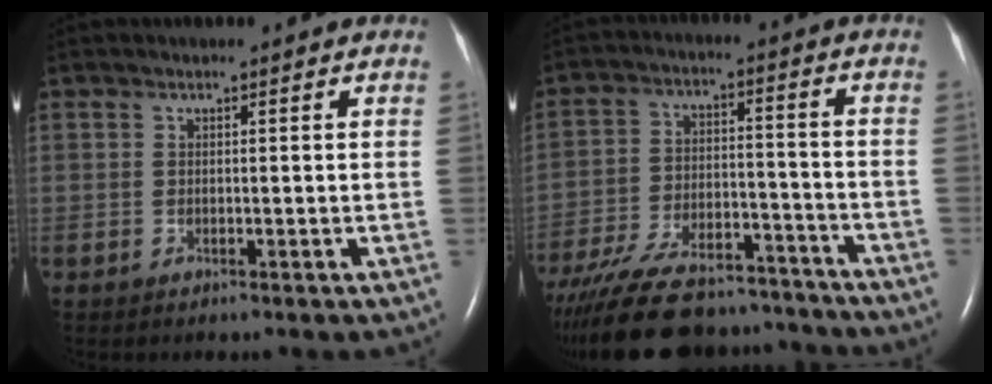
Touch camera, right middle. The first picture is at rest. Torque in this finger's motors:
{"motor_torque": [0.36, -0.35, 1.05, 0.21]}